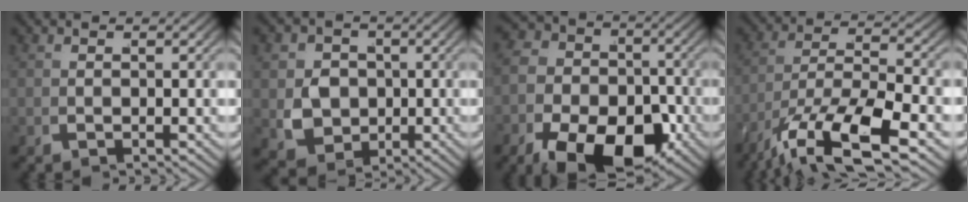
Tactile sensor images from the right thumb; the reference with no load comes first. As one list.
[{"total": 10.0, "force": [-1.5, 8.7, 4.7], "torque": [-0.102, -0.043, -0.016]}, {"total": 13.5, "force": [-3.8, 9.4, 8.9], "torque": [-0.141, -0.053, -0.052]}, {"total": 9.0, "force": [-2.4, 4.1, 7.7], "torque": [-0.158, -0.030, -0.026]}]